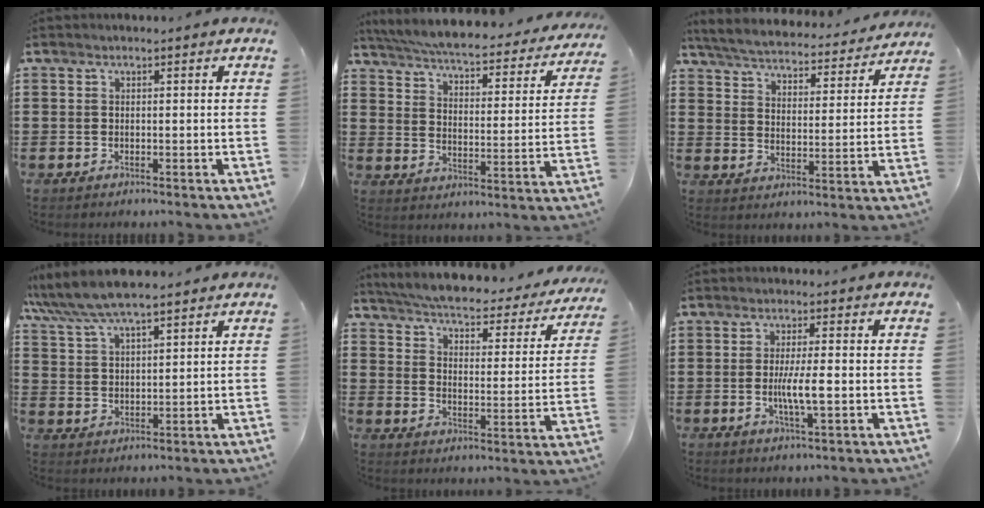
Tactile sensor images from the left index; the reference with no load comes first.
{"total": 5.4, "force": [5.1, -0.3, 1.7], "torque": [-0.061, -0.043, 0.082]}
{"total": 4.6, "force": [4.5, -0.1, 0.8], "torque": [-0.040, -0.035, 0.073]}
{"total": 6.7, "force": [5.9, 1.1, 3.0], "torque": [-0.077, -0.015, 0.107]}
{"total": 4.4, "force": [4.1, -0.1, 1.7], "torque": [-0.057, -0.036, 0.062]}
{"total": 5.2, "force": [-0.6, 0.7, 5.1], "torque": [-0.103, -0.006, -0.018]}